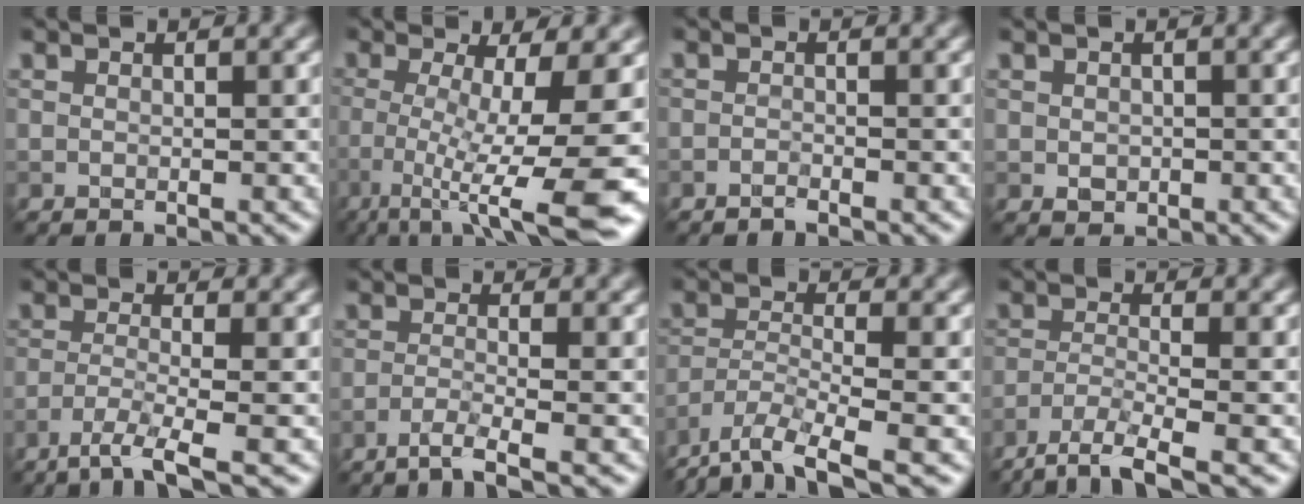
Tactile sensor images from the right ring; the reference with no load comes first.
{"total": 10.0, "force": [-2.6, 2.1, 9.4], "torque": [-0.151, -0.016, -0.040]}
{"total": 0.6, "force": [-0.6, 0.0, 0.2], "torque": [-0.003, 0.001, -0.013]}
{"total": 1.3, "force": [-0.1, 1.1, 0.6], "torque": [-0.010, -0.004, -0.004]}
{"total": 4.0, "force": [-2.6, 0.5, 3.0], "torque": [-0.052, -0.005, -0.059]}
{"total": 2.5, "force": [-1.6, 0.2, 1.9], "torque": [-0.031, 0.002, -0.047]}
{"total": 7.4, "force": [-5.8, 1.8, 4.2], "torque": [-0.085, -0.013, -0.114]}
{"total": 4.8, "force": [-3.6, 1.0, 3.1], "torque": [-0.055, -0.009, -0.074]}